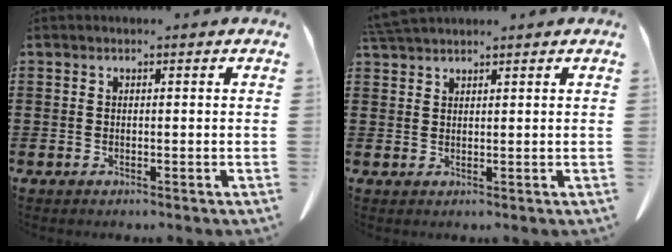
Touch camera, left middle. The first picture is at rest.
{"total": 2.7, "force": [2.6, 0.2, 0.8], "torque": [-0.024, -0.003, 0.052]}